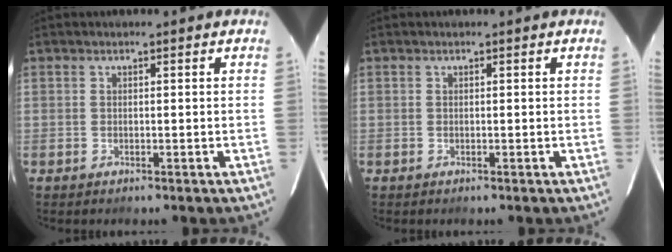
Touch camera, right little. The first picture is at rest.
{"total": 0.0}